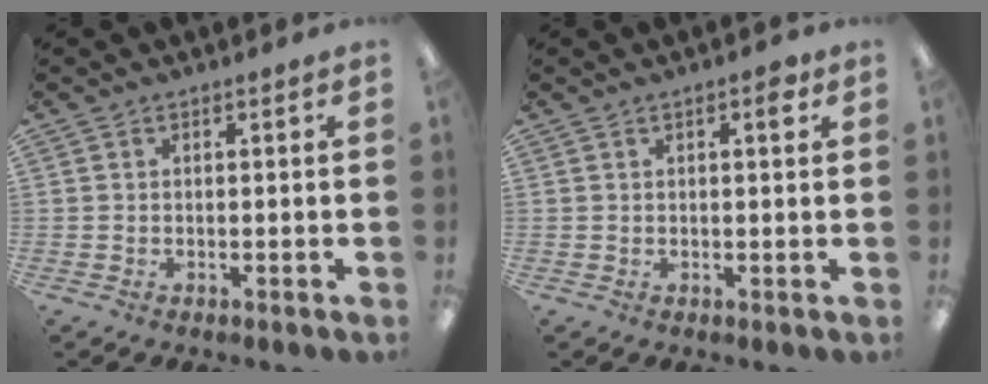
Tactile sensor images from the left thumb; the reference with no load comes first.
{"total": 2.6, "force": [1.3, 0.8, 2.1], "torque": [-0.019, -0.006, 0.015]}